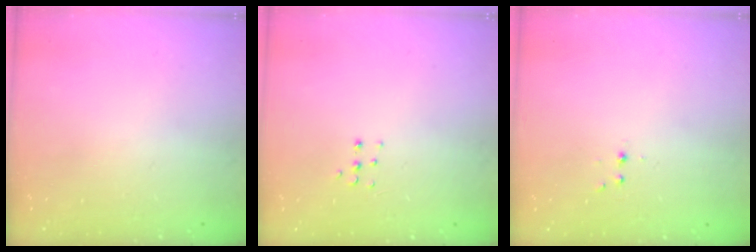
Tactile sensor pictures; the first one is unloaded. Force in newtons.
{"total": 4.3, "press": 4.3, "slide": 0.6}
{"total": 2.8, "press": 2.4, "slide": 1.5}